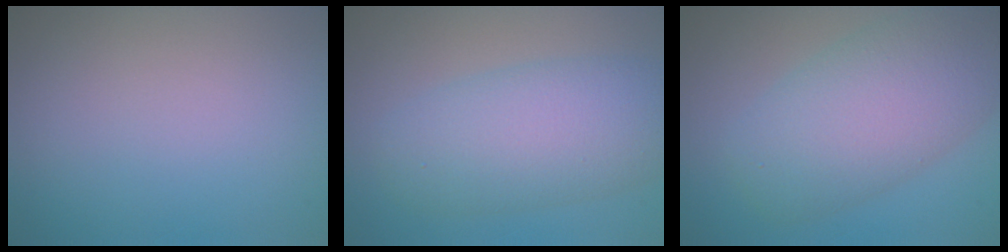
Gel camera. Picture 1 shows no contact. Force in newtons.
{"total": 6.3, "press": 6.3, "slide": 0.5}
{"total": 7.2, "press": 7.2, "slide": 0.0}